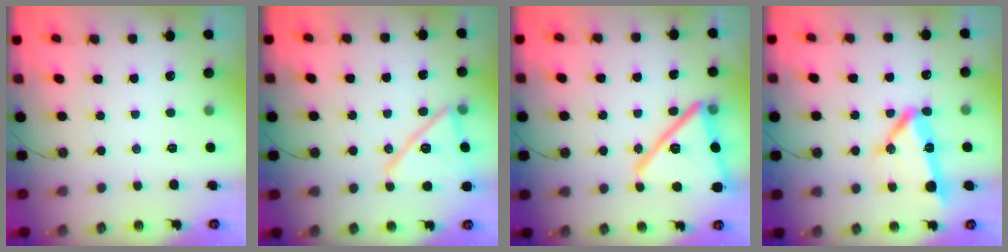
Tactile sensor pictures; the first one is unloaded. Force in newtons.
{"total": 16.3, "press": 16.3, "slide": 0.3}
{"total": 21.3, "press": 21.2, "slide": 2.1}
{"total": 16.0, "press": 16.0, "slide": 1.3}